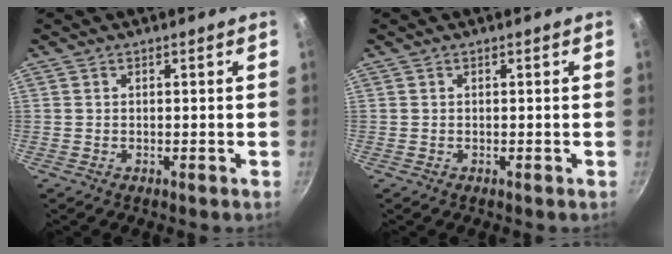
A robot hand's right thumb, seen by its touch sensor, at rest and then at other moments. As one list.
[{"total": 0.0}]